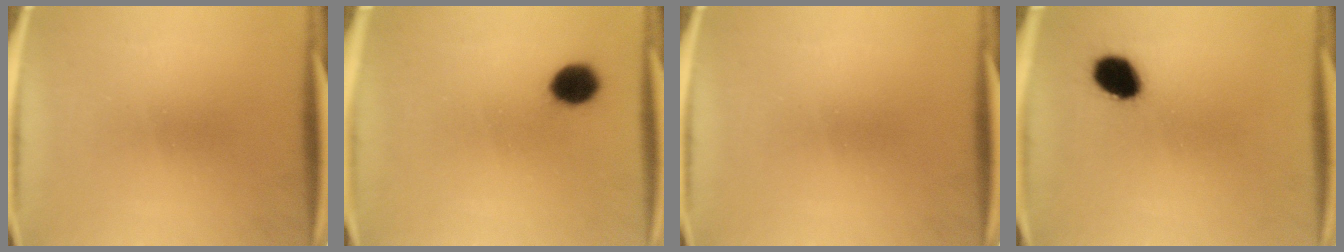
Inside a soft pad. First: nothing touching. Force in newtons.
{"total": 6.8}
{"total": 0.0}
{"total": 7.5}